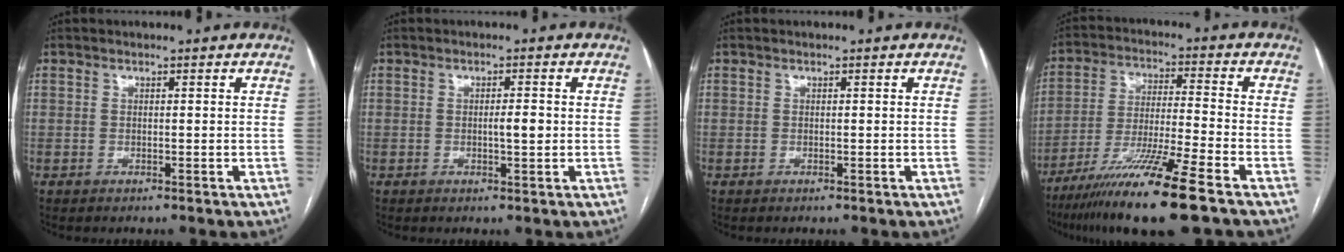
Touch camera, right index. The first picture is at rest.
{"total": 2.2, "force": [-0.1, 0.3, 2.2], "torque": [-0.036, 0.001, -0.002]}
{"total": 0.0}
{"total": 14.9, "force": [-10.1, -0.9, 11.0], "torque": [-0.214, -0.044, -0.180]}